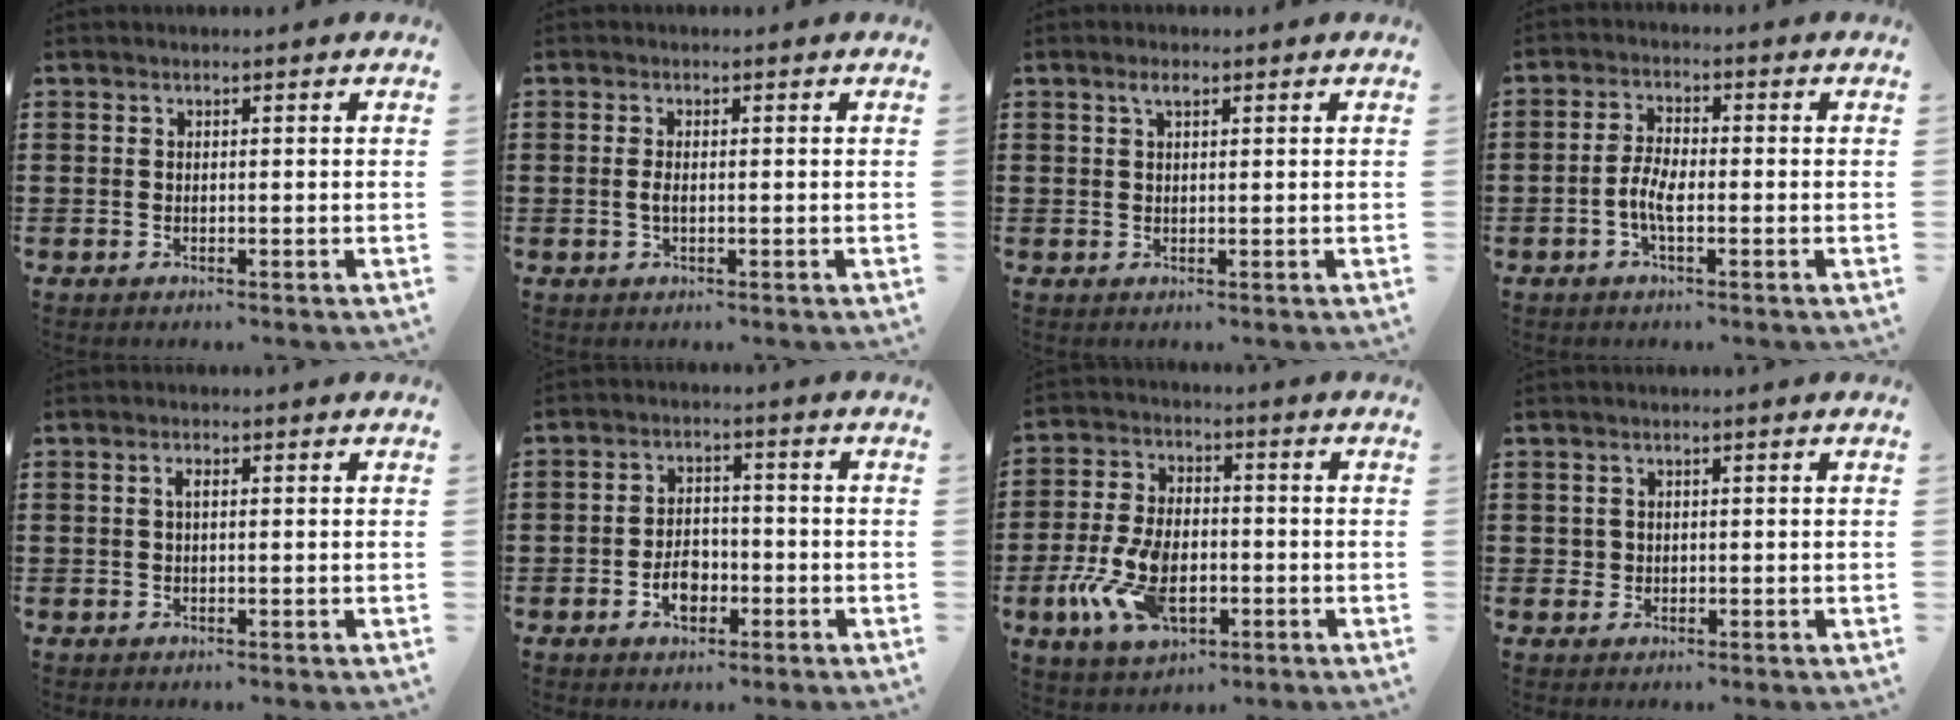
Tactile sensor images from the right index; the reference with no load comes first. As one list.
[{"total": 1.8, "force": [-0.2, 0.6, 1.6], "torque": [-0.039, -0.003, -0.007]}, {"total": 1.7, "force": [0.8, 0.7, 1.3], "torque": [-0.030, 0.005, 0.013]}, {"total": 4.4, "force": [-1.4, 1.6, 3.8], "torque": [-0.093, -0.003, -0.033]}, {"total": 1.3, "force": [0.2, 0.5, 1.2], "torque": [-0.025, 0.005, 0.002]}, {"total": 4.4, "force": [-1.9, 2.9, 2.7], "torque": [-0.042, 0.002, -0.034]}, {"total": 10.4, "force": [-3.3, 5.7, 8.0], "torque": [-0.194, -0.009, -0.061]}, {"total": 1.1, "force": [0.1, 1.0, 0.2], "torque": [-0.007, 0.006, 0.001]}]